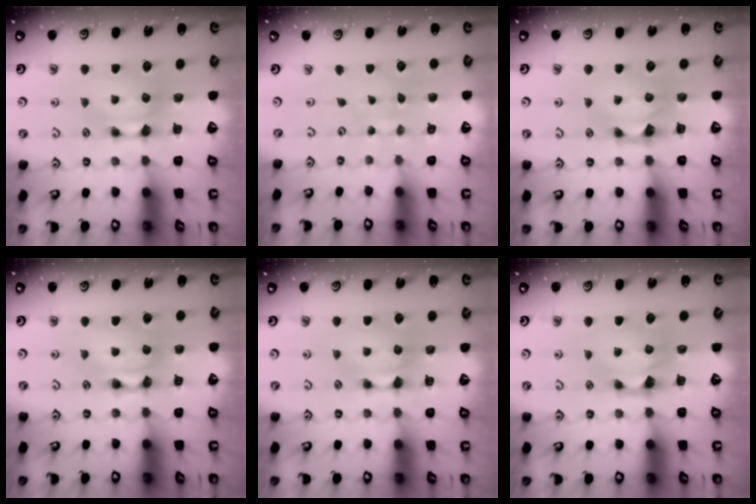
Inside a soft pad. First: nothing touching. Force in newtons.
{"total": 5.3, "press": 5.2, "slide": 0.2}
{"total": 0.6, "press": 0.0, "slide": 0.6}
{"total": 2.2, "press": 2.2, "slide": 0.1}
{"total": 0.0}
{"total": 0.6, "press": 0.1, "slide": 0.6}